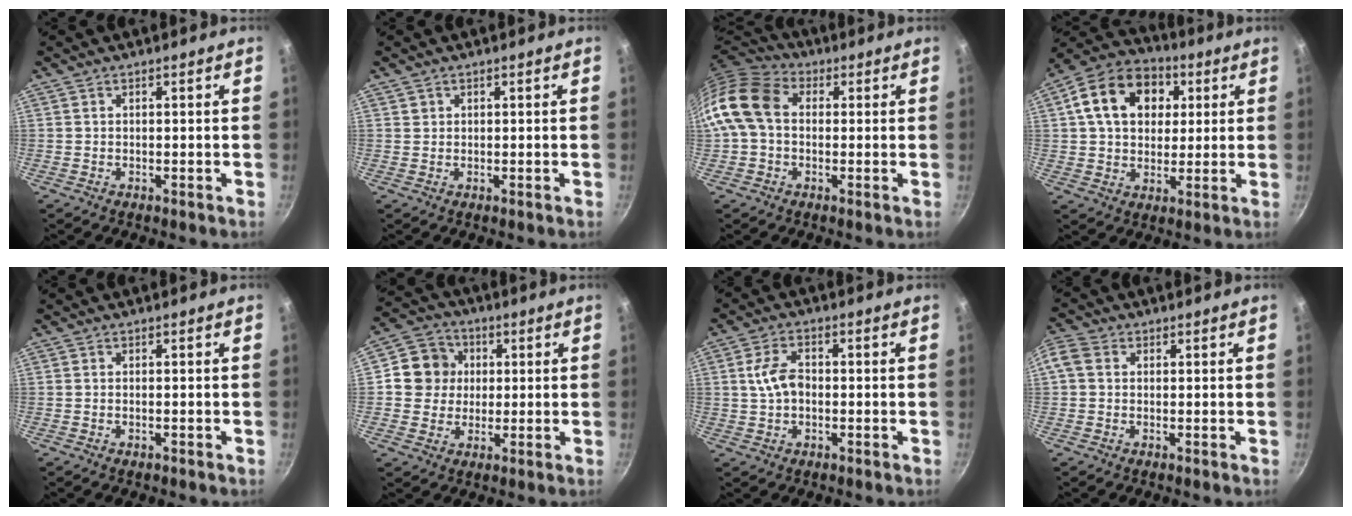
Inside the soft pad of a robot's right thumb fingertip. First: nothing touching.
{"total": 0.8, "force": [0.4, 0.7, 0.1], "torque": [0.007, 0.006, 0.005]}
{"total": 12.5, "force": [0.8, 9.2, 8.4], "torque": [-0.144, 0.028, -0.007]}
{"total": 16.3, "force": [4.5, 12.1, 9.9], "torque": [-0.145, 0.018, 0.063]}
{"total": 0.6, "force": [-0.3, 0.2, 0.5], "torque": [-0.009, 0.003, -0.007]}
{"total": 8.9, "force": [1.2, 8.3, 3.0], "torque": [-0.014, 0.013, 0.007]}
{"total": 5.8, "force": [0.0, 3.7, 4.4], "torque": [-0.079, 0.019, -0.004]}
{"total": 4.5, "force": [0.7, 3.7, 2.6], "torque": [-0.060, 0.016, 0.001]}